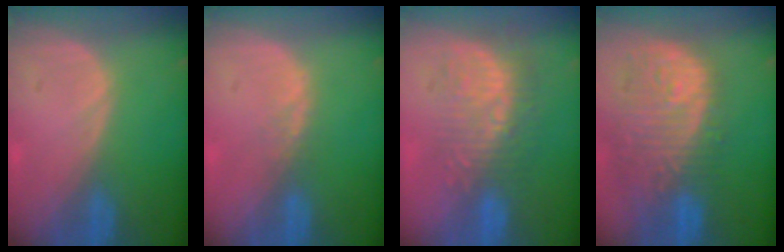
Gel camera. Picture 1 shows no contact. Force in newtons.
{"total": 1.0, "press": 1.0, "slide": 0.2}
{"total": 9.6, "press": 8.5, "slide": 4.4}
{"total": 13.0, "press": 11.1, "slide": 6.8}